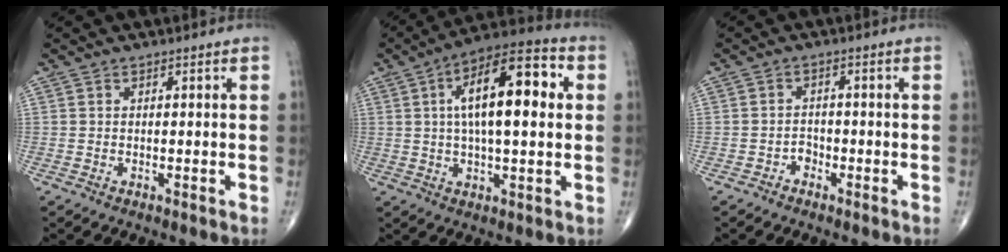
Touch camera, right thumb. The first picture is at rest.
{"total": 17.6, "force": [3.4, 6.6, 16.0], "torque": [-0.241, 0.020, 0.045]}
{"total": 1.8, "force": [-1.2, 1.3, 0.4], "torque": [0.001, 0.009, -0.026]}